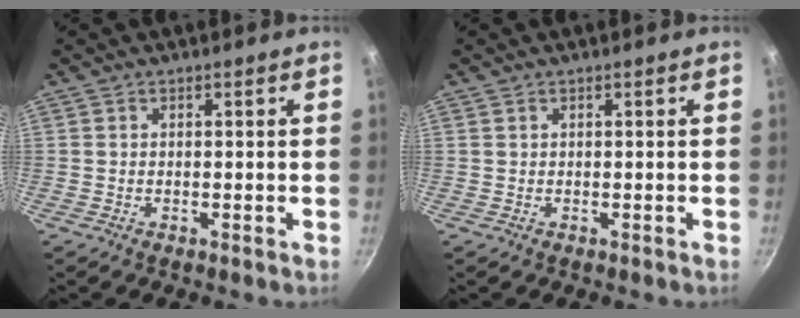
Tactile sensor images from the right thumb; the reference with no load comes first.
{"total": 0.0}